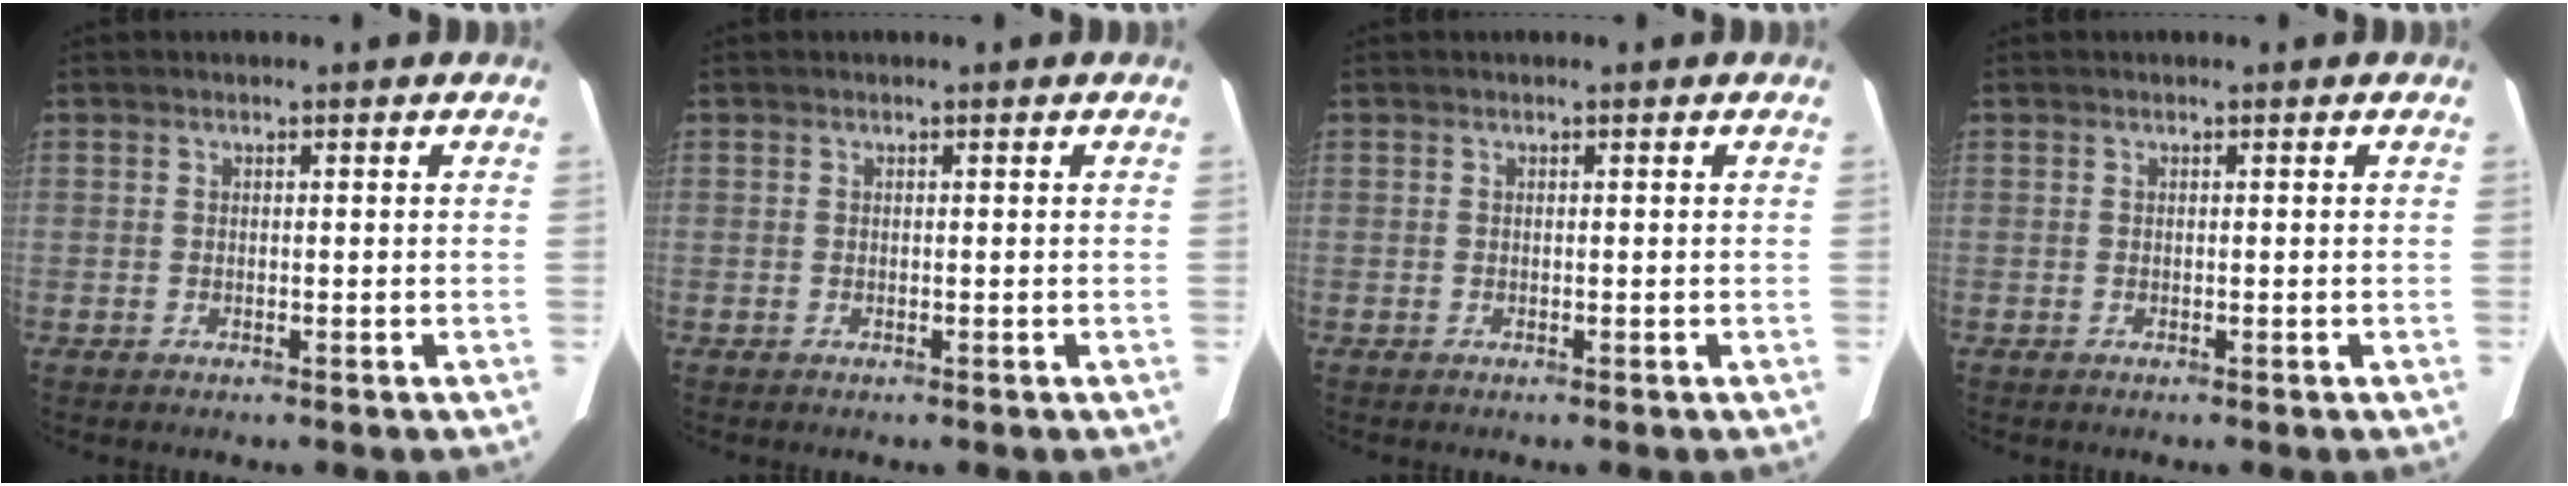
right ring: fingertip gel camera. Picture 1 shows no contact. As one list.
[{"total": 0.0}, {"total": 0.0}, {"total": 0.0}]